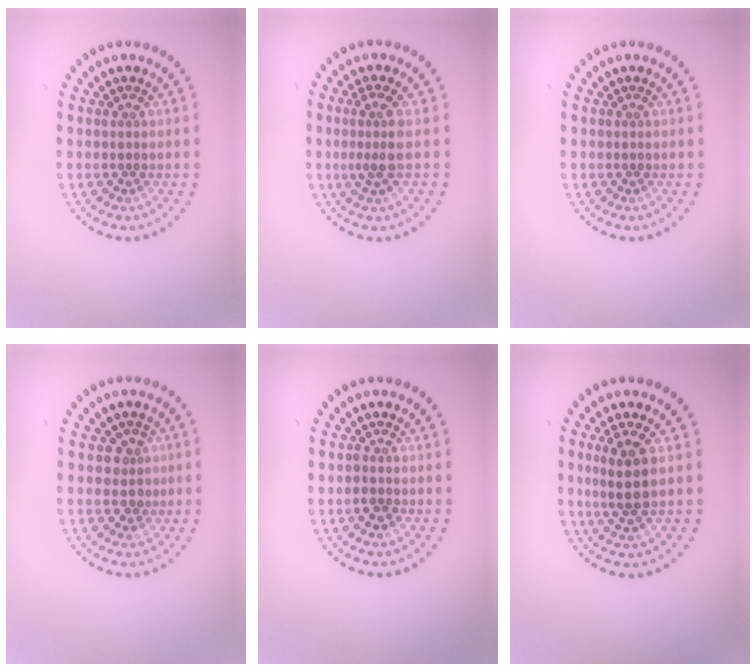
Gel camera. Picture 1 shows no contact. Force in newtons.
{"total": 2.4, "press": 1.8, "slide": 1.6}
{"total": 0.0}
{"total": 1.6, "press": 1.3, "slide": 1.0}
{"total": 1.1, "press": 1.0, "slide": 0.5}
{"total": 2.9, "press": 2.6, "slide": 1.3}